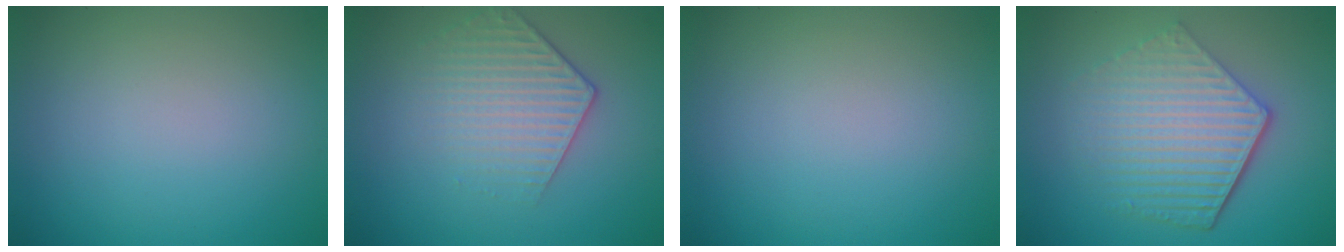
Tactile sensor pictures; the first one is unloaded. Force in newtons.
{"total": 3.1, "press": 2.9, "slide": 1.2}
{"total": 0.0}
{"total": 6.2, "press": 4.4, "slide": 4.3}